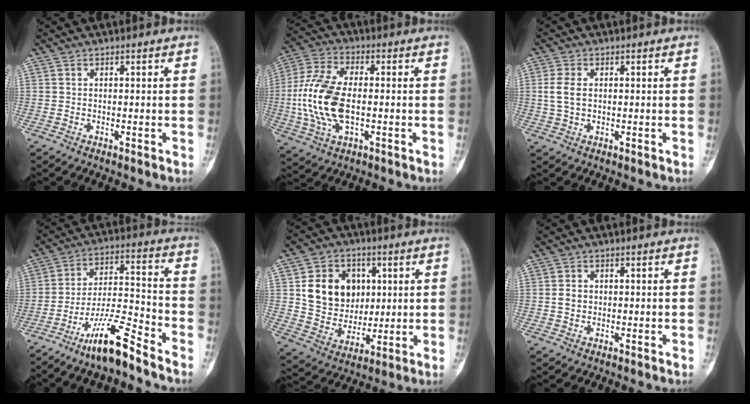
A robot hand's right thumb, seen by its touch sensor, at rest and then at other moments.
{"total": 15.3, "force": [-1.4, 8.3, 12.8], "torque": [-0.277, 0.011, -0.026]}
{"total": 4.2, "force": [0.4, 2.7, 3.2], "torque": [-0.075, 0.003, 0.009]}
{"total": 12.5, "force": [-9.2, 1.9, 8.2], "torque": [-0.151, 0.068, -0.171]}
{"total": 13.4, "force": [2.5, 10.9, 7.4], "torque": [-0.085, -0.004, 0.051]}
{"total": 1.9, "force": [0.0, 1.6, 1.1], "torque": [-0.014, 0.004, 0.000]}